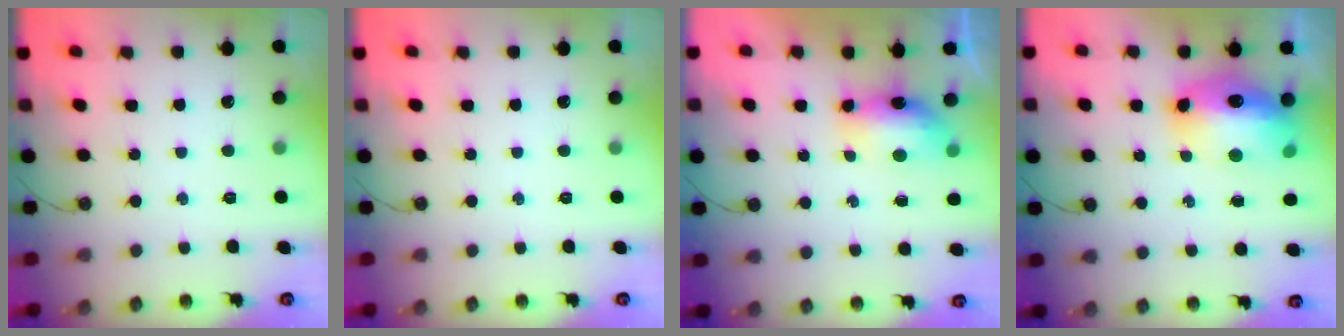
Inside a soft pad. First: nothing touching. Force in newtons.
{"total": 0.0}
{"total": 7.3, "press": 7.3, "slide": 0.7}
{"total": 16.7, "press": 16.6, "slide": 1.8}